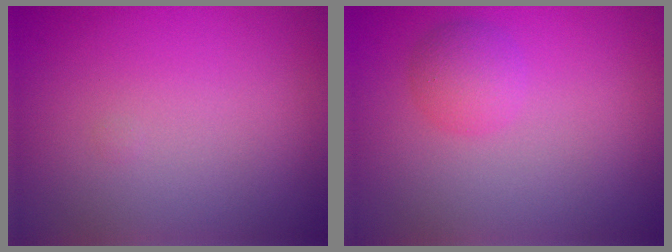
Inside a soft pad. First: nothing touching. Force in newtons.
{"total": 2.0, "press": 2.0, "slide": 0.1}